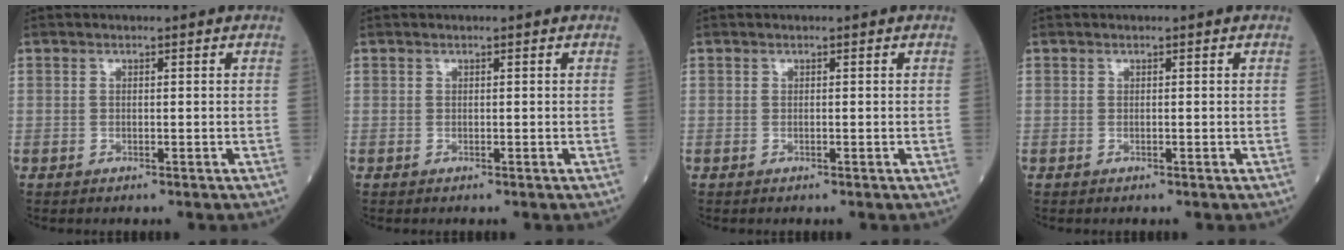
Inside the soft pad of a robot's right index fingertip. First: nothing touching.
{"total": 0.0}
{"total": 0.0}
{"total": 0.0}